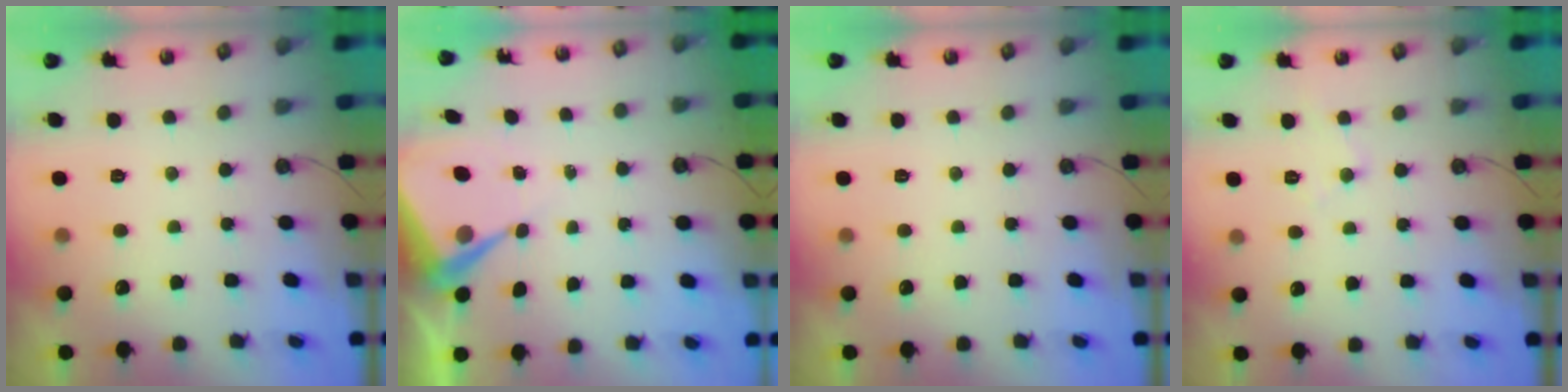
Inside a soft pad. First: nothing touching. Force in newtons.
{"total": 7.5, "press": 7.4, "slide": 0.7}
{"total": 0.0}
{"total": 6.1, "press": 6.0, "slide": 1.0}